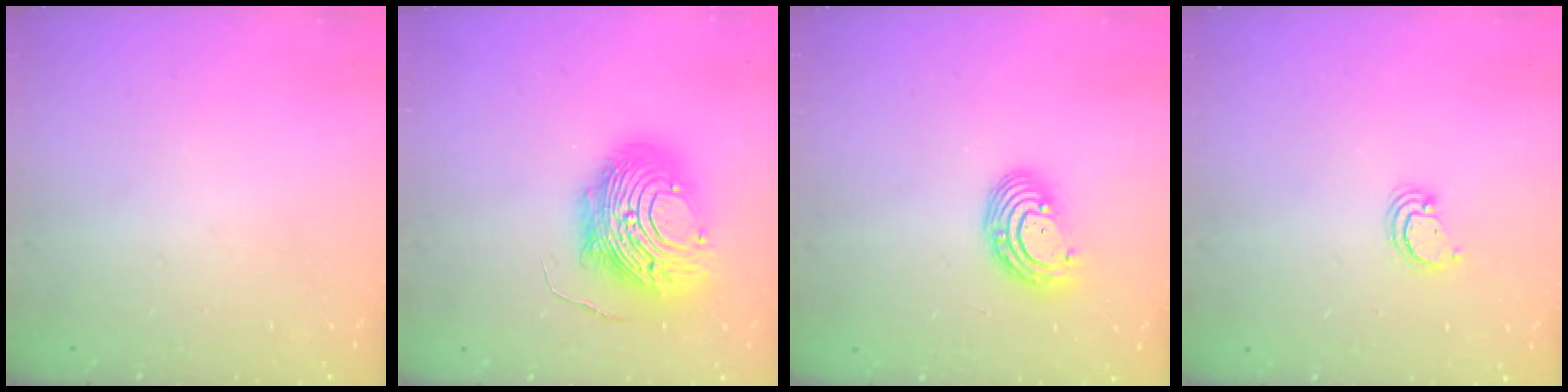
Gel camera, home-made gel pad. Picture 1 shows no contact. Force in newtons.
{"total": 15.7, "press": 15.6, "slide": 1.5}
{"total": 8.1, "press": 8.0, "slide": 1.5}
{"total": 2.3, "press": 2.3, "slide": 0.2}